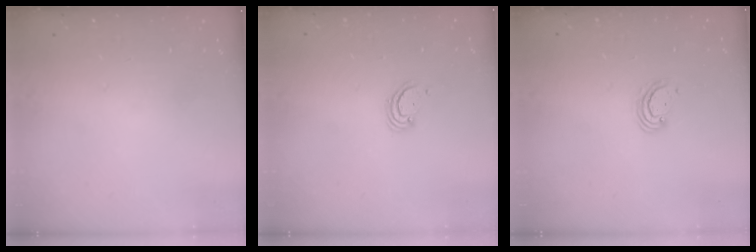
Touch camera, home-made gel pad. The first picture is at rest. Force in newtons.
{"total": 2.6, "press": 2.6, "slide": 0.2}
{"total": 3.6, "press": 3.6, "slide": 0.4}